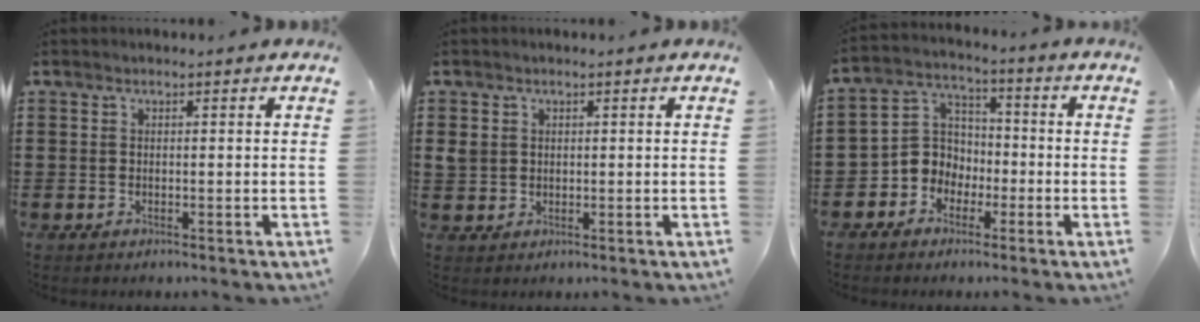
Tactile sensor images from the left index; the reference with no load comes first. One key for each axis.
{"total": 2.1, "fx": 0.6, "fy": 1.8, "fz": 0.8, "tx": -0.030, "ty": 0.005, "tz": 0.007}
{"total": 6.3, "fx": -2.2, "fy": 5.7, "fz": 1.6, "tx": -0.067, "ty": 0.006, "tz": -0.051}